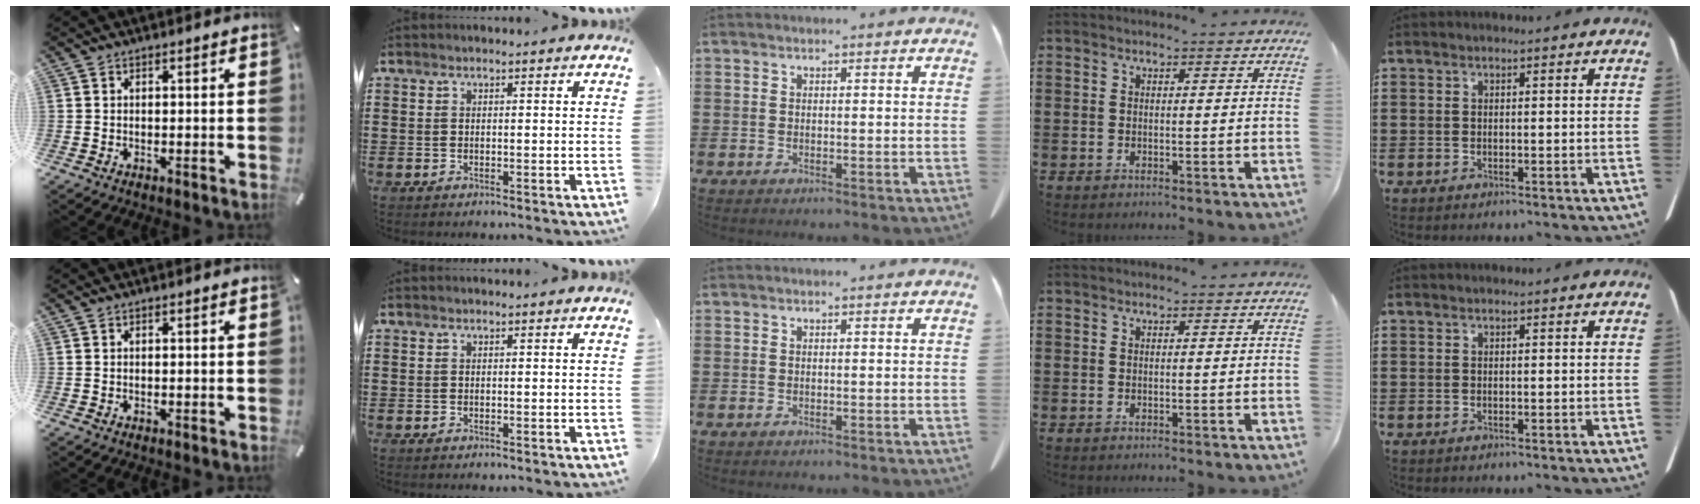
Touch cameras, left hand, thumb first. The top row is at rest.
{}